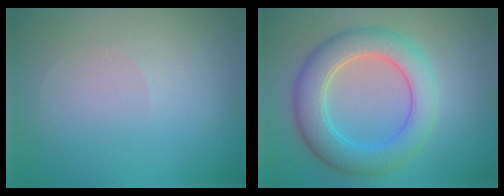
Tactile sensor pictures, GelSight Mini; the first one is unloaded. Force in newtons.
{"total": 5.9, "press": 5.9, "slide": 0.4}